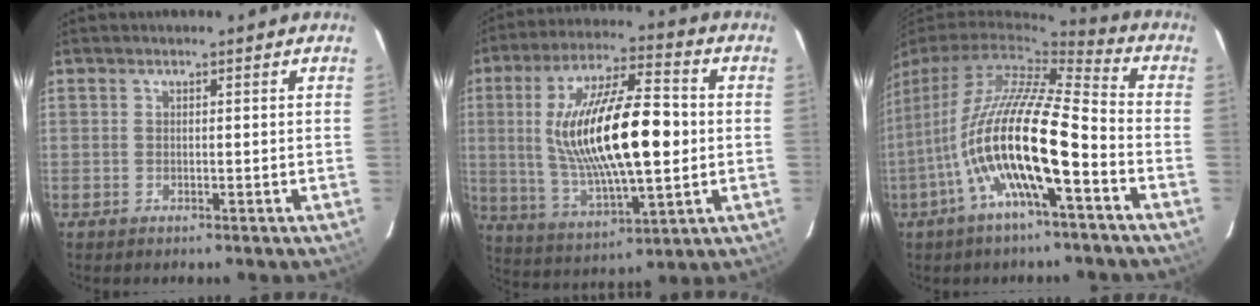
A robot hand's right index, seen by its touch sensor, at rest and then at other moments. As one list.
[{"total": 21.9, "force": [0.9, 7.0, 20.8], "torque": [-0.384, 0.007, 0.029]}, {"total": 17.3, "force": [-6.0, 3.1, 15.9], "torque": [-0.290, -0.019, -0.118]}]